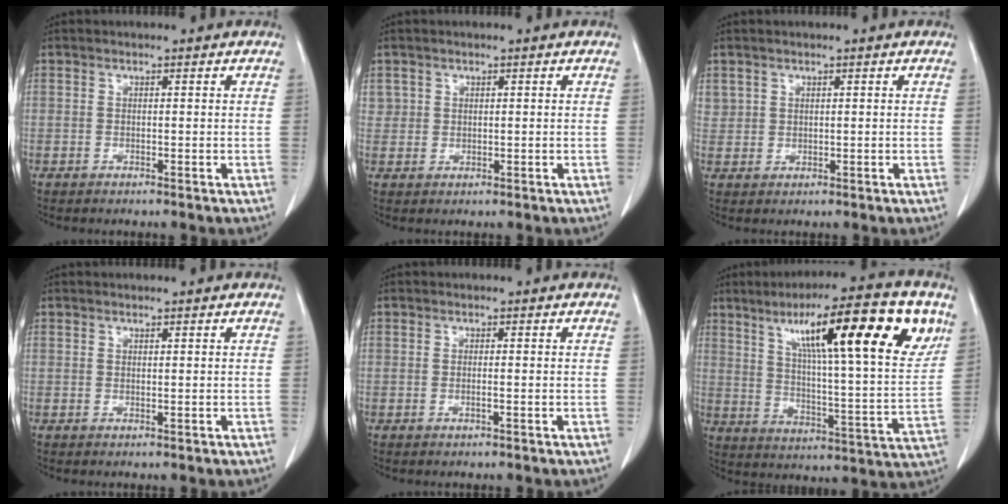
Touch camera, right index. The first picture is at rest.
{"total": 1.8, "force": [0.8, 1.6, 0.1], "torque": [0.012, 0.002, 0.010]}
{"total": 2.1, "force": [1.2, 1.7, 0.3], "torque": [0.002, 0.004, 0.024]}
{"total": 0.0}
{"total": 0.9, "force": [-0.3, 0.0, 0.9], "torque": [-0.019, -0.001, -0.003]}
{"total": 22.8, "force": [10.9, 2.9, 19.8], "torque": [-0.300, 0.023, 0.165]}